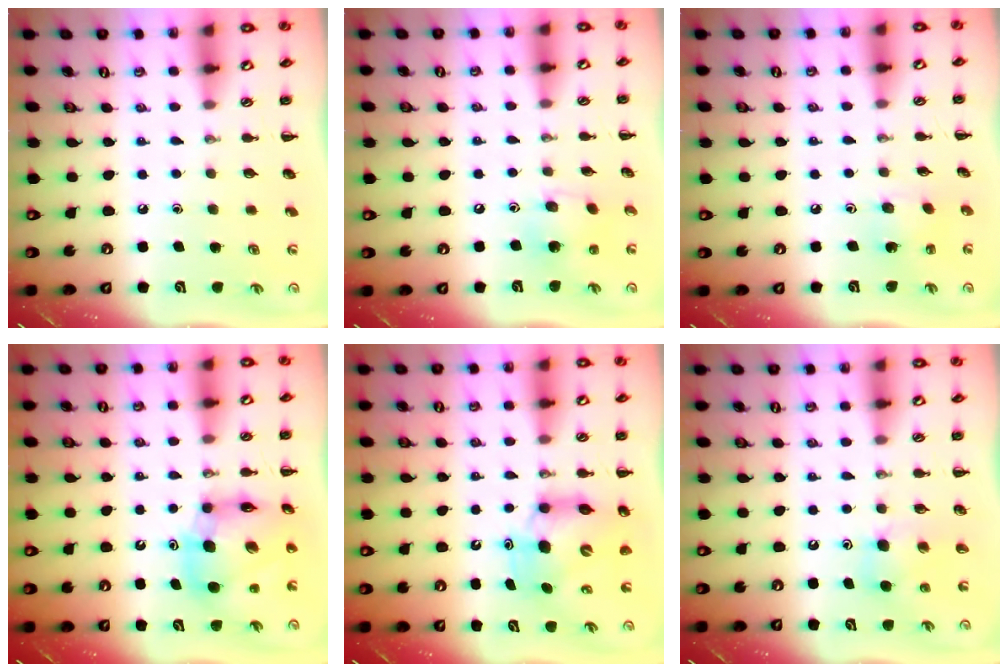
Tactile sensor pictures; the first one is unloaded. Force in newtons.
{"total": 6.4, "press": 6.2, "slide": 1.7}
{"total": 3.9, "press": 3.8, "slide": 1.0}
{"total": 11.4, "press": 10.8, "slide": 3.6}
{"total": 7.8, "press": 7.6, "slide": 2.0}
{"total": 5.1, "press": 5.0, "slide": 1.1}